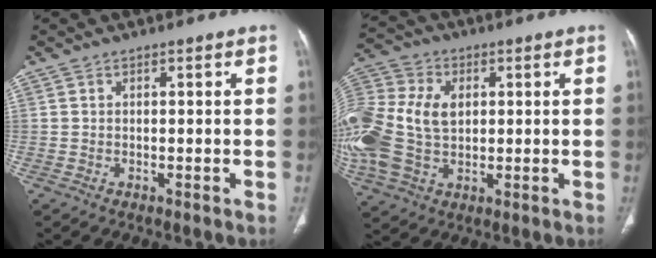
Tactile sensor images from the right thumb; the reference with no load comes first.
{"total": 22.9, "force": [1.7, 16.4, 16.0], "torque": [-0.407, 0.024, 0.044]}